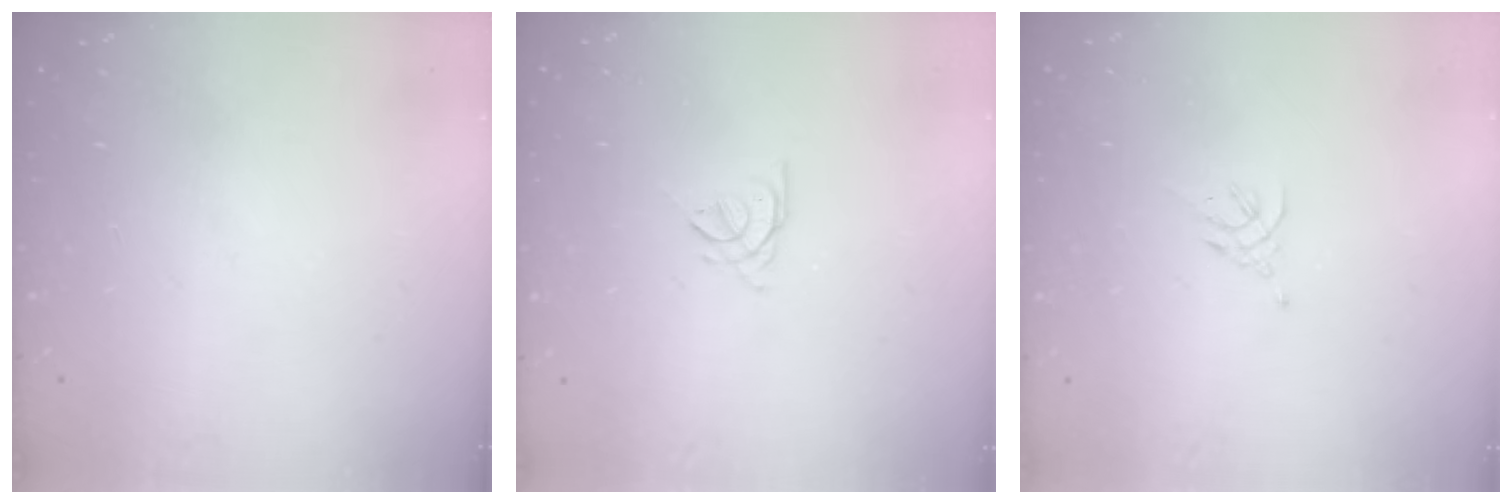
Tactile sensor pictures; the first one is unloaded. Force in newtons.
{"total": 1.9, "press": 1.8, "slide": 0.5}
{"total": 1.9, "press": 1.8, "slide": 0.5}